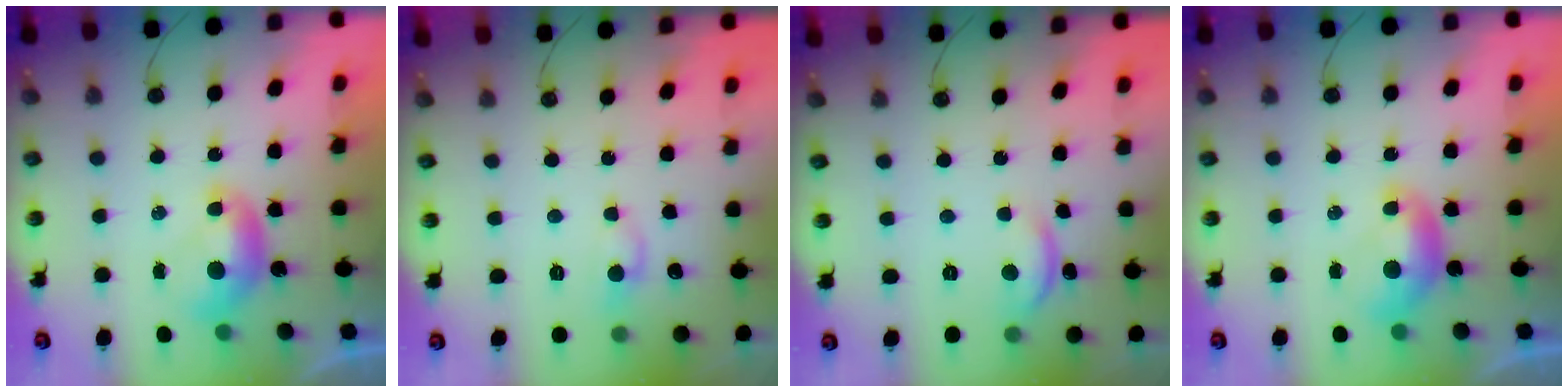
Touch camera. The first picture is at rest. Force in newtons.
{"total": 2.7, "press": 2.7, "slide": 0.6}
{"total": 2.7, "press": 2.6, "slide": 0.4}
{"total": 0.0}